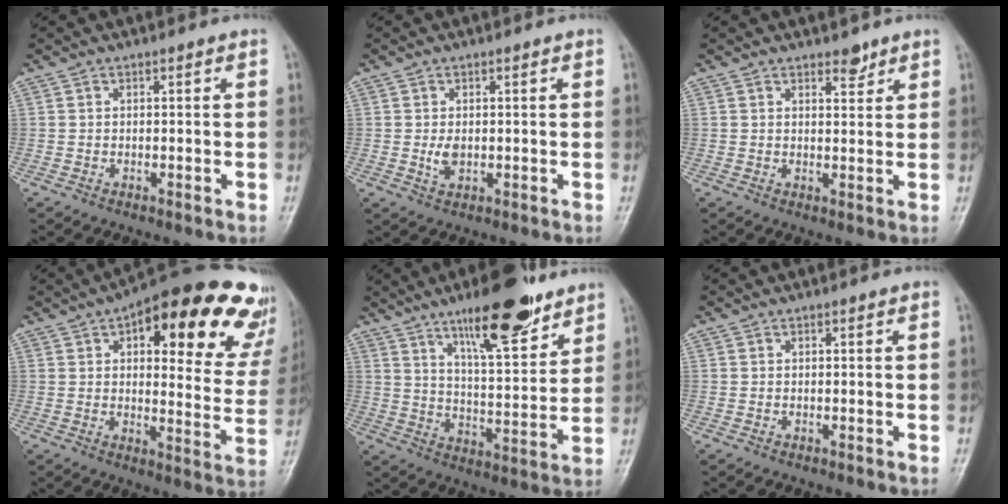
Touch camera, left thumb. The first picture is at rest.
{"total": 2.5, "force": [0.0, 1.6, 1.9], "torque": [-0.034, -0.006, 0.004]}
{"total": 2.5, "force": [2.0, 1.1, 1.1], "torque": [-0.003, -0.014, 0.029]}
{"total": 26.2, "force": [14.8, 10.6, 18.9], "torque": [-0.205, -0.028, 0.176]}
{"total": 16.1, "force": [10.7, 4.6, 11.2], "torque": [-0.147, -0.061, 0.175]}
{"total": 0.0}